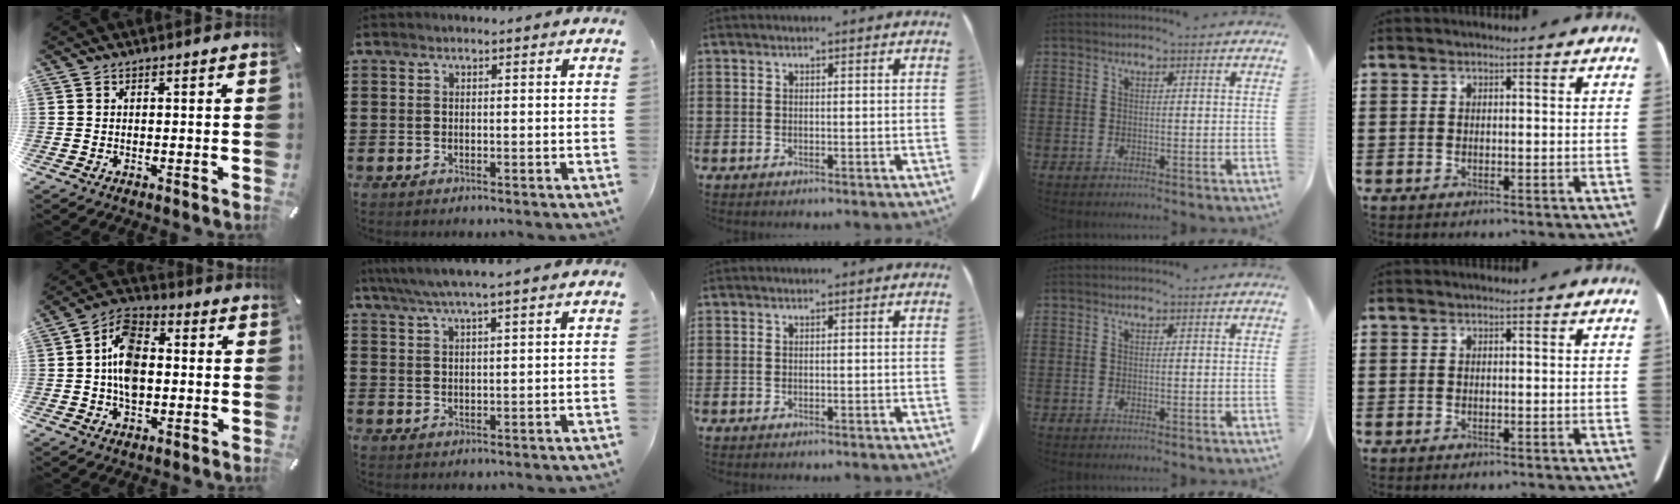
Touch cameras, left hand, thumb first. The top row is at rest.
{"thumb": {"total": 10.3, "force": [-0.7, 7.1, 7.5], "torque": [-0.151, 0.015, -0.012]}, "index": {"total": 3.9, "force": [3.1, -0.3, 2.3], "torque": [-0.051, -0.008, 0.055]}}